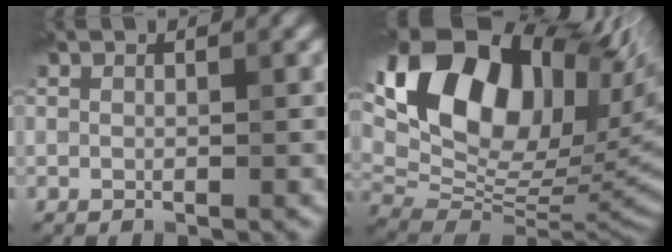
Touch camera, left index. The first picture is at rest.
{"total": 17.9, "force": [6.7, 10.8, 12.6], "torque": [-0.237, 0.040, 0.135]}